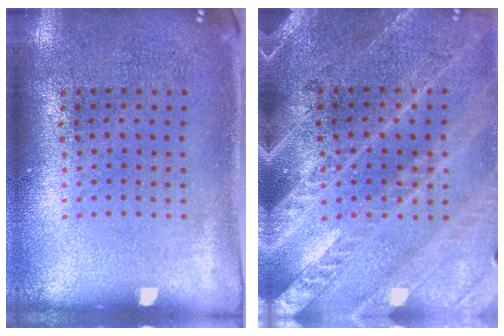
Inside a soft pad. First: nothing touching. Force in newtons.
{"total": 2.9, "press": 2.6, "slide": 1.1}